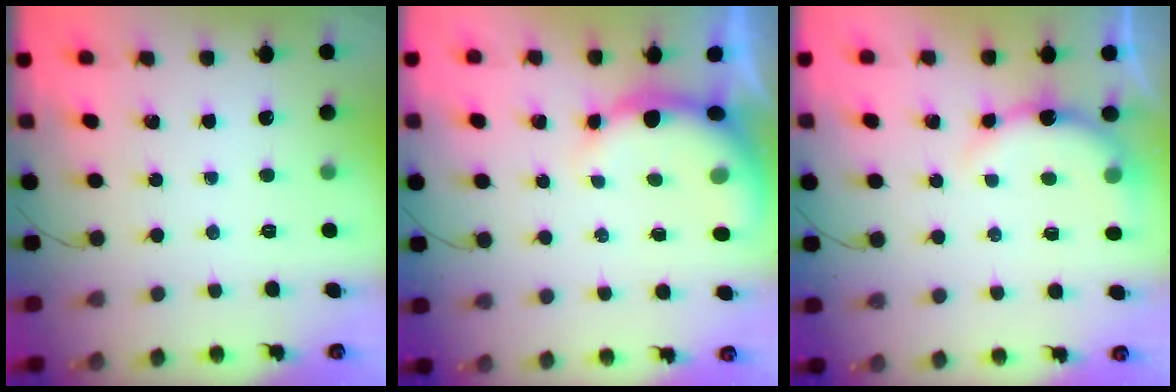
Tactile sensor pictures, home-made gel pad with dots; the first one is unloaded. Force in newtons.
{"total": 8.3, "press": 8.2, "slide": 1.5}
{"total": 6.7, "press": 6.6, "slide": 1.2}